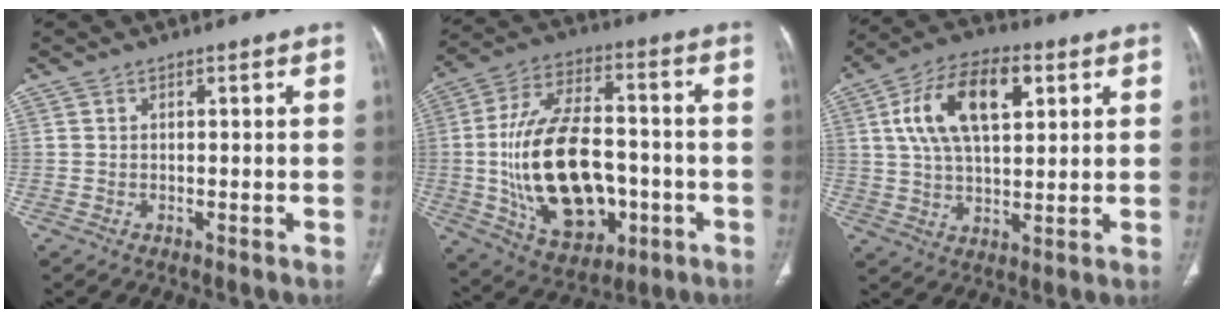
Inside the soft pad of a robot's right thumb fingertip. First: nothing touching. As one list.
[{"total": 22.5, "force": [-4.2, 13.6, 17.5], "torque": [-0.290, 0.029, -0.054]}, {"total": 15.7, "force": [5.1, 8.2, 12.4], "torque": [-0.213, 0.006, 0.088]}]